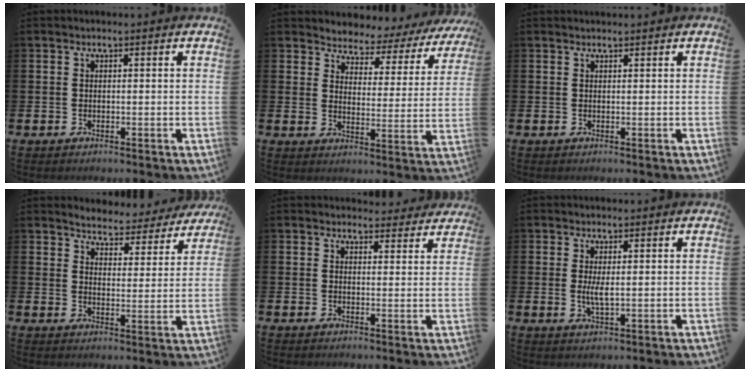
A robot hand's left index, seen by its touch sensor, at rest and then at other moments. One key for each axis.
{"total": 3.6, "fx": 3.4, "fy": 1.4, "fz": -0.2, "tx": -0.025, "ty": -0.036, "tz": 0.050}
{"total": 0.5, "fx": 0.5, "fy": -0.1, "fz": 0.0, "tx": 0.008, "ty": -0.005, "tz": 0.009}
{"total": 4.4, "fx": 4.3, "fy": 0.8, "fz": 0.1, "tx": -0.021, "ty": -0.032, "tz": 0.072}
{"total": 2.9, "fx": 2.8, "fy": 0.8, "fz": -0.1, "tx": 0.013, "ty": -0.019, "tz": 0.047}
{"total": 2.5, "fx": 0.5, "fy": 0.7, "fz": 2.4, "tx": -0.040, "ty": -0.004, "tz": 0.006}